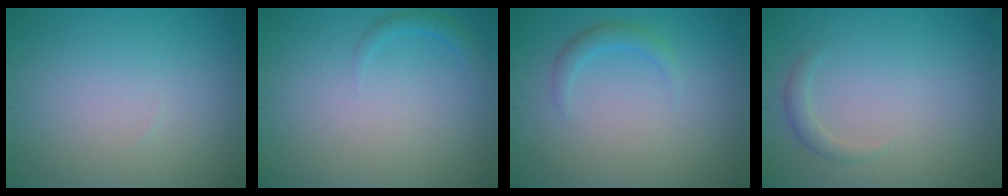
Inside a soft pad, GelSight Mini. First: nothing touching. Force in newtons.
{"total": 1.2, "press": 1.1, "slide": 0.2}
{"total": 1.5, "press": 1.5, "slide": 0.1}
{"total": 1.2, "press": 1.2, "slide": 0.1}